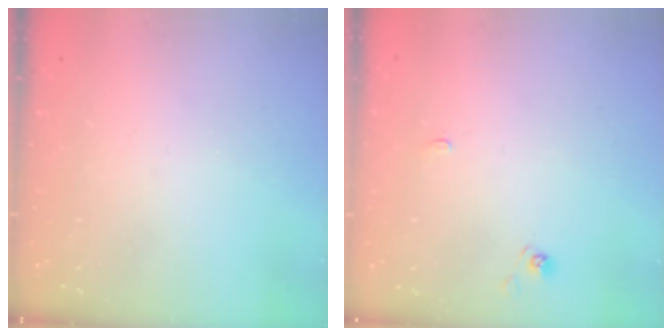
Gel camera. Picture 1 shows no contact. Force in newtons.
{"total": 1.7, "press": 1.7, "slide": 0.3}